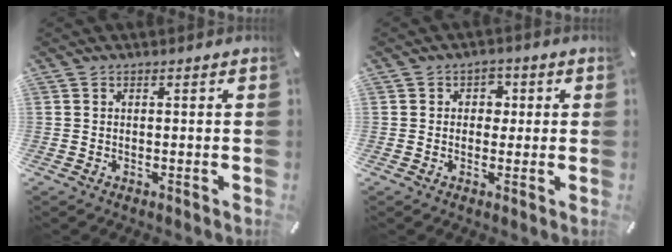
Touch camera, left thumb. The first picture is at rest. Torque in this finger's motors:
{"motor_torque": [0.31, 0.79, 0.09, -0.40, 0.00]}